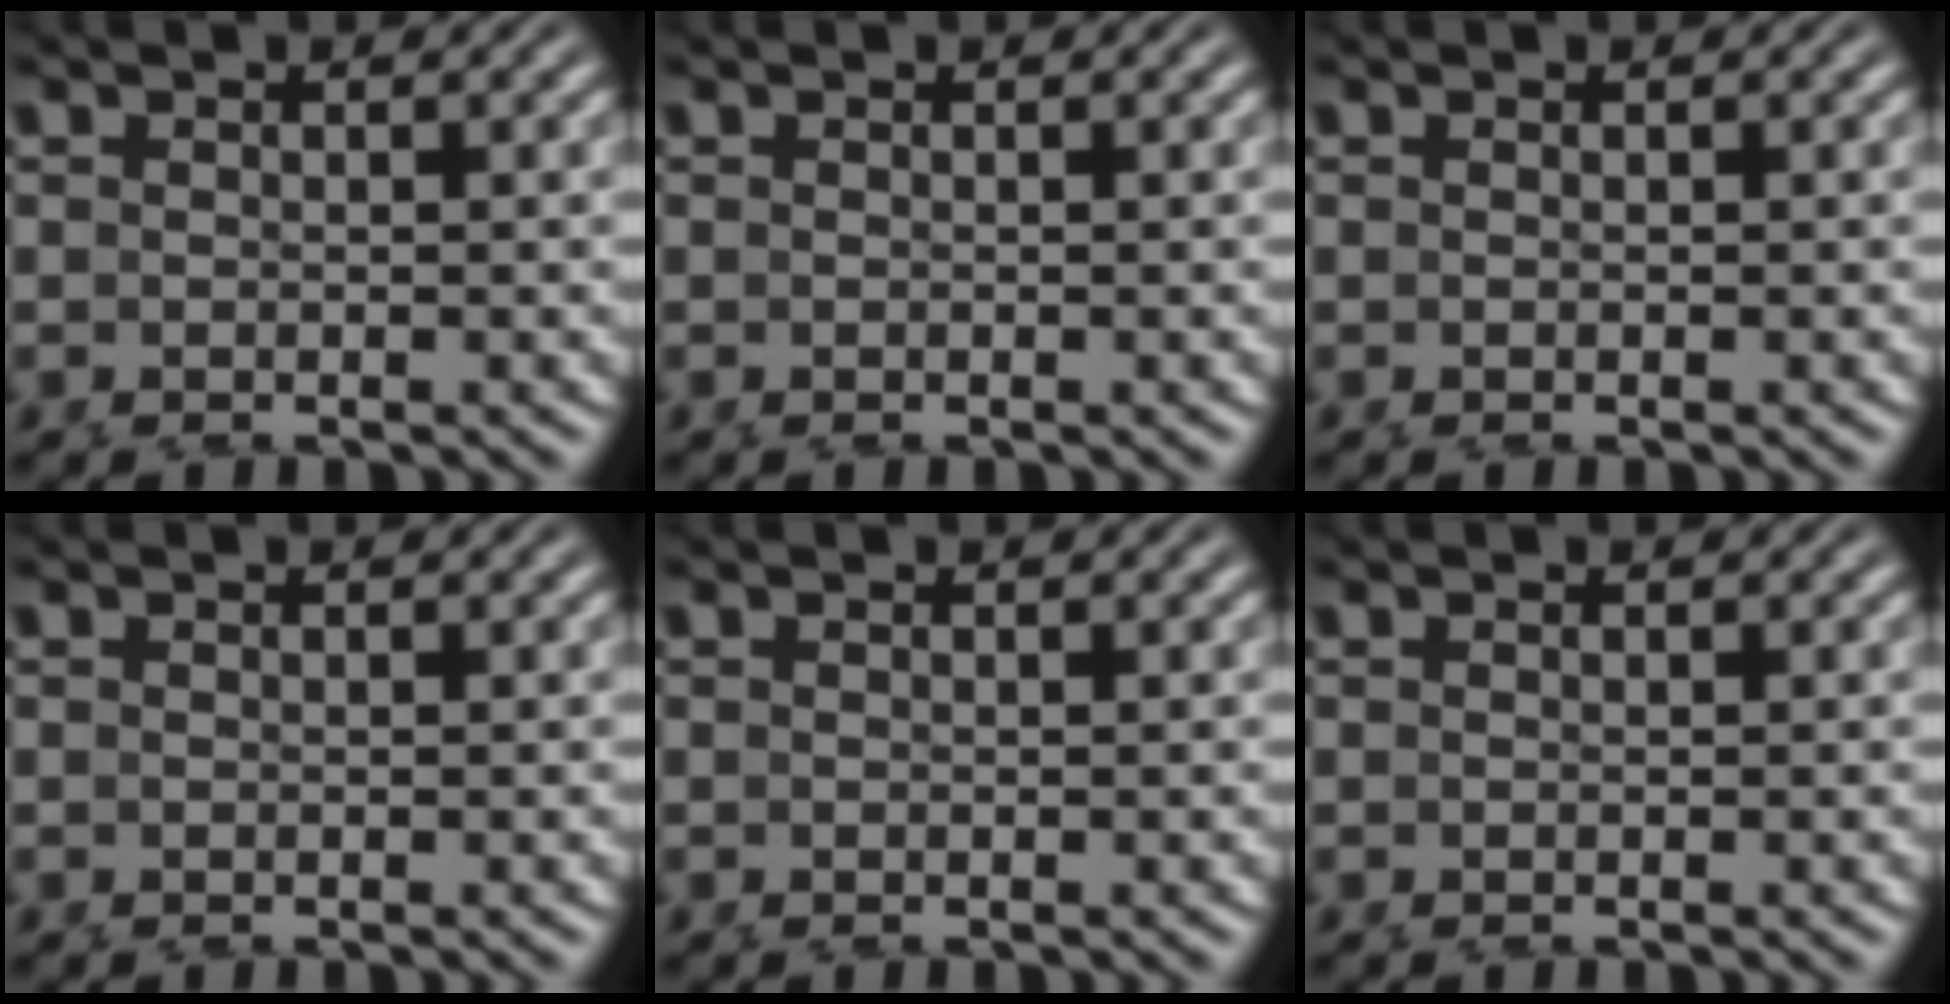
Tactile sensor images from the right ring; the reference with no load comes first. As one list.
[{"total": 0.0}, {"total": 0.0}, {"total": 0.0}, {"total": 0.0}, {"total": 0.0}]